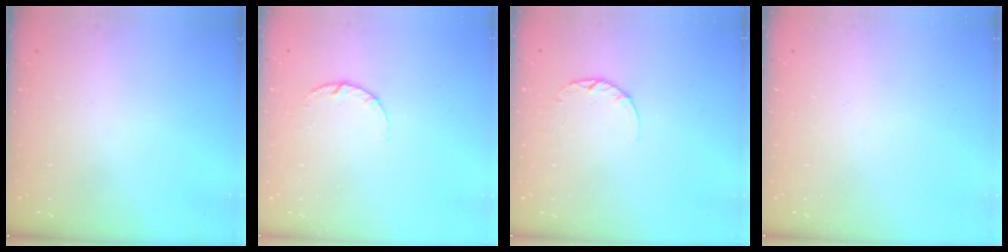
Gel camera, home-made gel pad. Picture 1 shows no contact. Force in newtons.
{"total": 3.6, "press": 3.5, "slide": 0.5}
{"total": 2.6, "press": 2.5, "slide": 0.4}
{"total": 0.0}